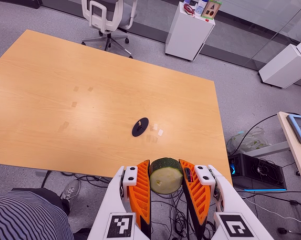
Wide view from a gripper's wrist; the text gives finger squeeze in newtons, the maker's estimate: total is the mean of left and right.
{"total": 12.5, "left": 12.1, "right": 13.0}